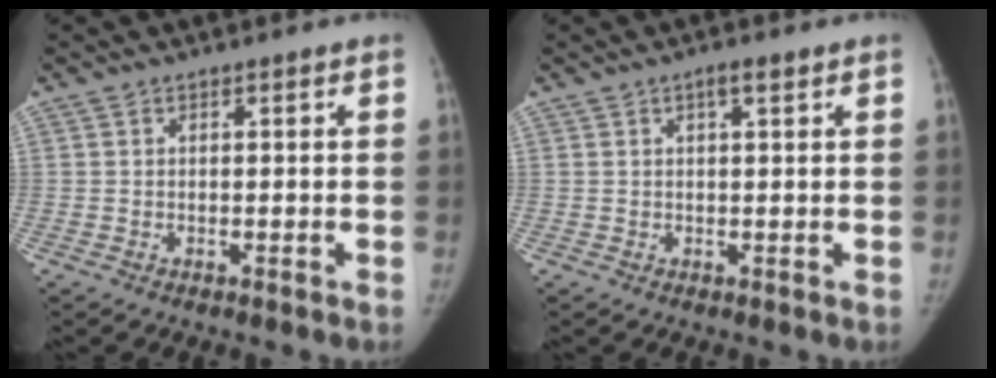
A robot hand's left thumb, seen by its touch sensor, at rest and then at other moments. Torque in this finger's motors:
{"motor_torque": [0.15, -0.05, 0.61, -0.55, 0.14]}